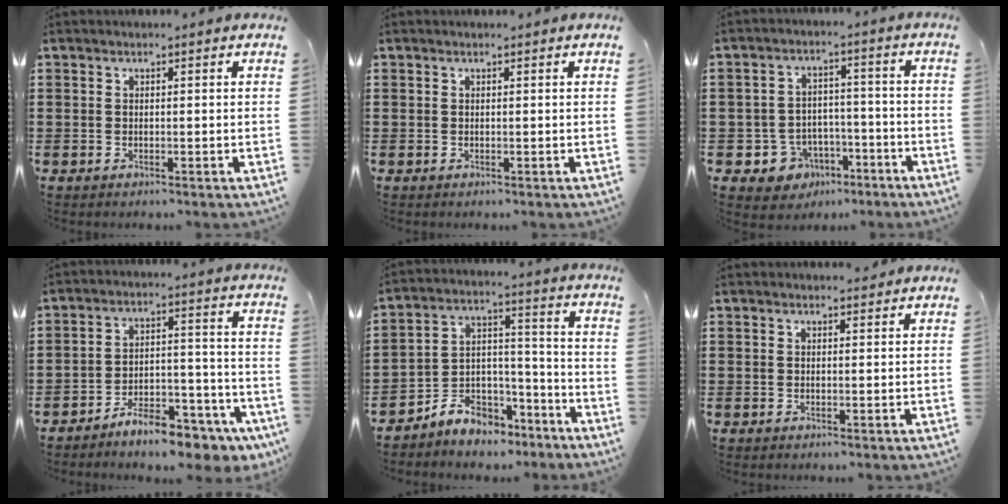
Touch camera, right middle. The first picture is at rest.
{"total": 0.0}
{"total": 5.3, "force": [-3.5, 3.8, 1.1], "torque": [-0.042, 0.012, -0.069]}
{"total": 8.4, "force": [-7.7, 1.5, 3.1], "torque": [-0.044, 0.022, -0.141]}
{"total": 6.4, "force": [-5.9, 2.4, 0.2], "torque": [-0.009, 0.016, -0.118]}
{"total": 0.7, "force": [0.6, 0.4, 0.0], "torque": [0.005, -0.002, 0.011]}